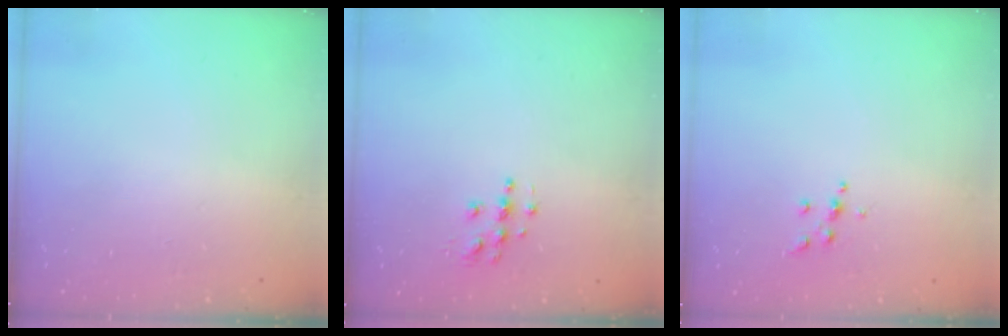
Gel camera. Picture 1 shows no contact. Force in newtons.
{"total": 4.8, "press": 4.8, "slide": 0.3}
{"total": 4.5, "press": 4.5, "slide": 0.5}